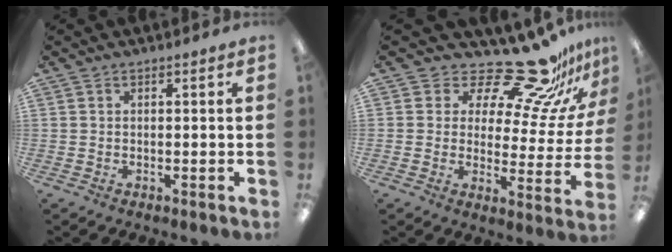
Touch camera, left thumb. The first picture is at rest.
{"total": 19.4, "force": [16.6, 5.3, 8.6], "torque": [-0.135, -0.127, 0.279]}